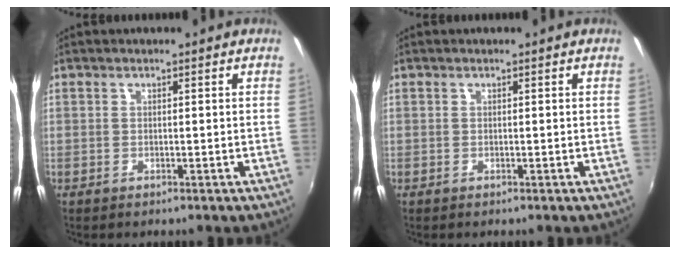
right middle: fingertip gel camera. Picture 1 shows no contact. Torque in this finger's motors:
{"motor_torque": [0.00, 0.00, 0.00, 0.00]}